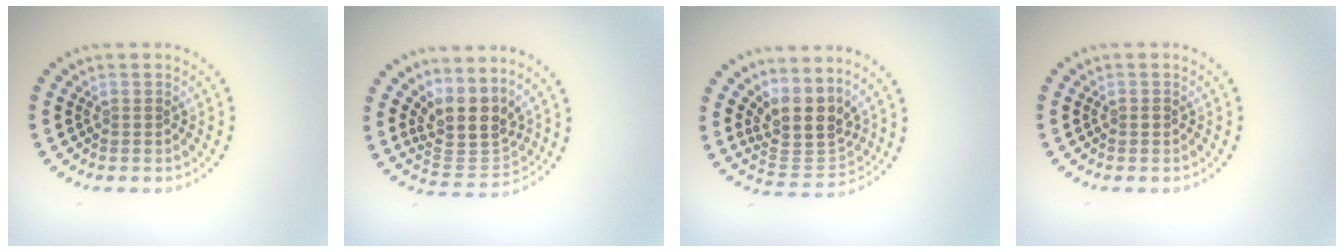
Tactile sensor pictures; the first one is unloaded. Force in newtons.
{"total": 4.3, "press": 3.4, "slide": 2.6}
{"total": 4.3, "press": 3.4, "slide": 2.6}
{"total": 0.6, "press": 0.6, "slide": 0.0}